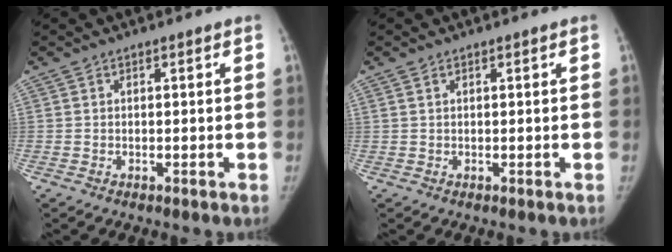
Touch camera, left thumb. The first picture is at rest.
{"total": 0.6, "force": [0.4, 0.2, 0.4], "torque": [-0.011, 0.004, 0.009]}